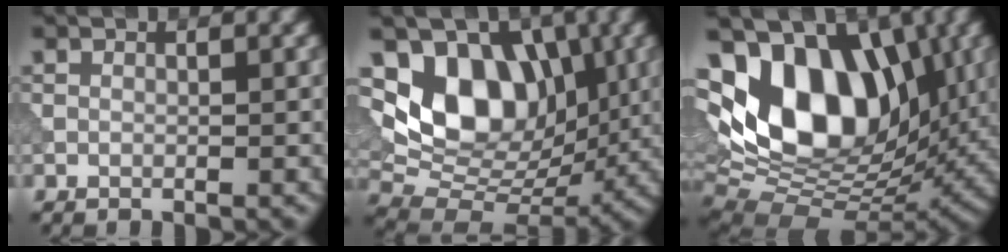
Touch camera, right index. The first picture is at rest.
{"total": 9.6, "force": [2.7, 6.9, 6.2], "torque": [-0.105, -0.010, 0.043]}
{"total": 14.4, "force": [3.6, 8.9, 10.8], "torque": [-0.175, 0.018, 0.048]}